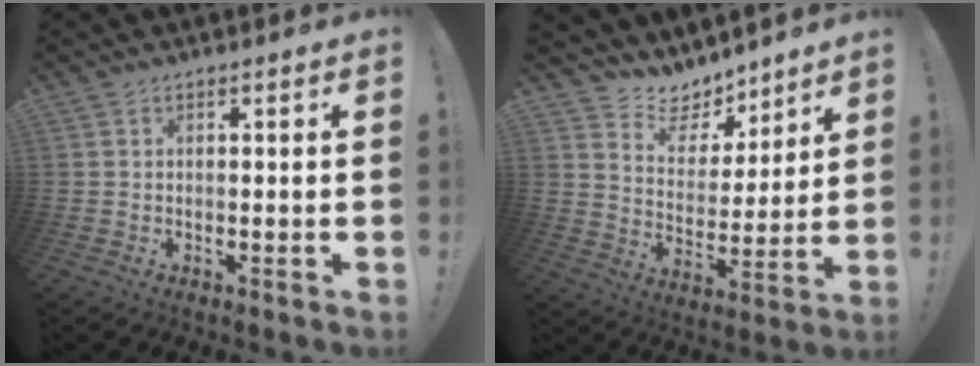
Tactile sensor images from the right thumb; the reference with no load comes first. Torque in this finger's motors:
{"motor_torque": [-0.68, 0.40, -0.20, 1.06, 0.15]}